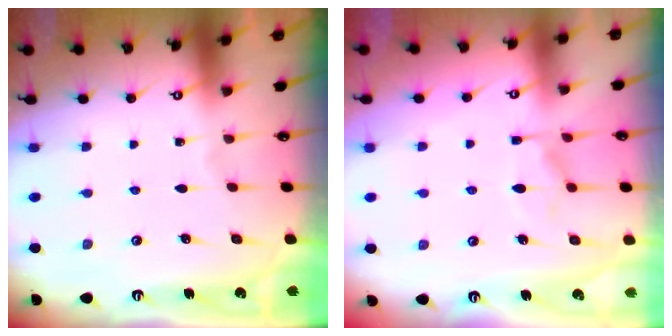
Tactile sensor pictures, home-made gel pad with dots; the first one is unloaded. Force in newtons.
{"total": 1.7, "press": 1.1, "slide": 1.4}